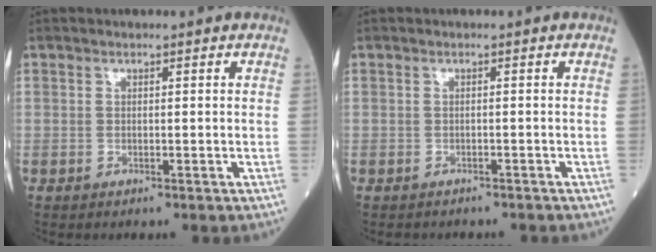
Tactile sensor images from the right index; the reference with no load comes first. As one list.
[{"total": 3.2, "force": [-2.8, 1.4, 0.5], "torque": [-0.011, 0.000, -0.035]}]